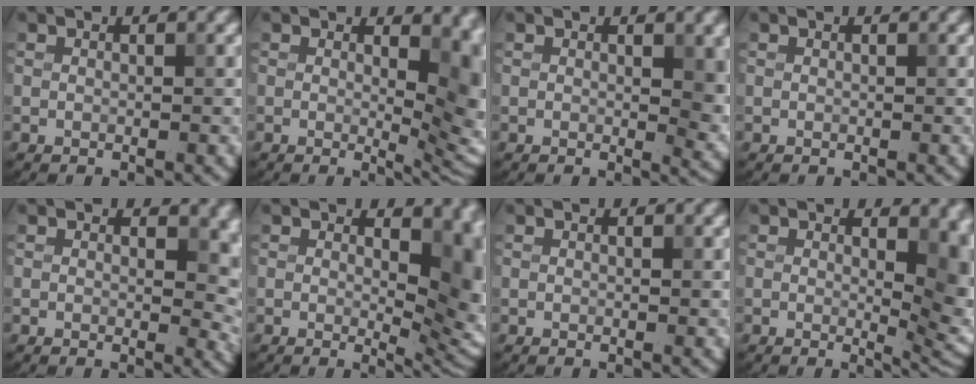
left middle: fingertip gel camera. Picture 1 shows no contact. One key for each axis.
{"total": 9.0, "fx": 1.2, "fy": 4.5, "fz": 7.7, "tx": -0.056, "ty": -0.007, "tz": 0.021}
{"total": 3.4, "fx": 0.5, "fy": 1.3, "fz": 3.1, "tx": -0.030, "ty": -0.004, "tz": 0.008}
{"total": 0.0}
{"total": 4.3, "fx": 1.0, "fy": 2.5, "fz": 3.4, "tx": -0.027, "ty": -0.007, "tz": 0.014}
{"total": 9.1, "fx": 1.4, "fy": 4.7, "fz": 7.6, "tx": -0.060, "ty": -0.008, "tz": 0.025}
{"total": 0.0}
{"total": 8.0, "fx": 0.9, "fy": 3.9, "fz": 6.9, "tx": -0.042, "ty": -0.004, "tz": 0.018}